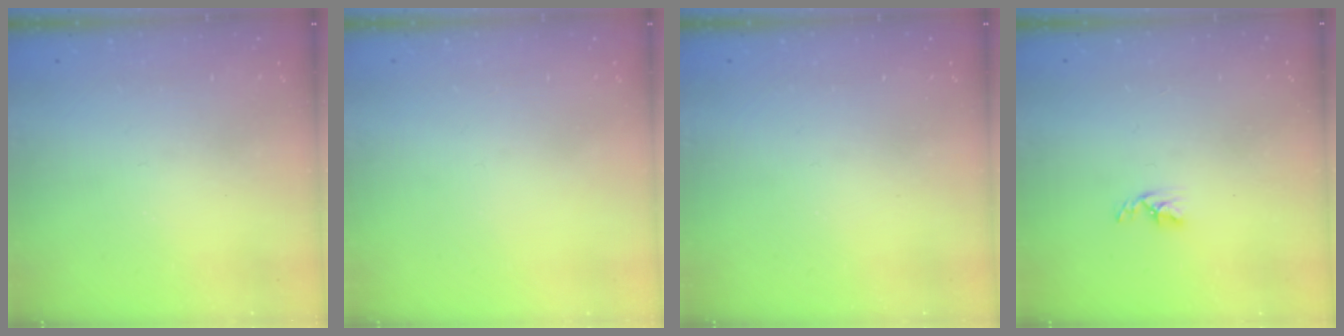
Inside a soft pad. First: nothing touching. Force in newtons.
{"total": 0.0}
{"total": 0.0}
{"total": 2.7, "press": 2.7, "slide": 0.5}